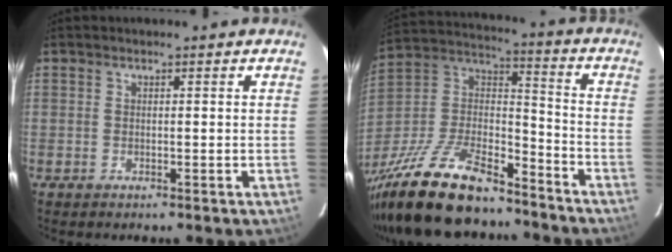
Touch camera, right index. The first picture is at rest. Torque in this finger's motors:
{"motor_torque": [0.99, -1.15, 1.05, 0.21]}